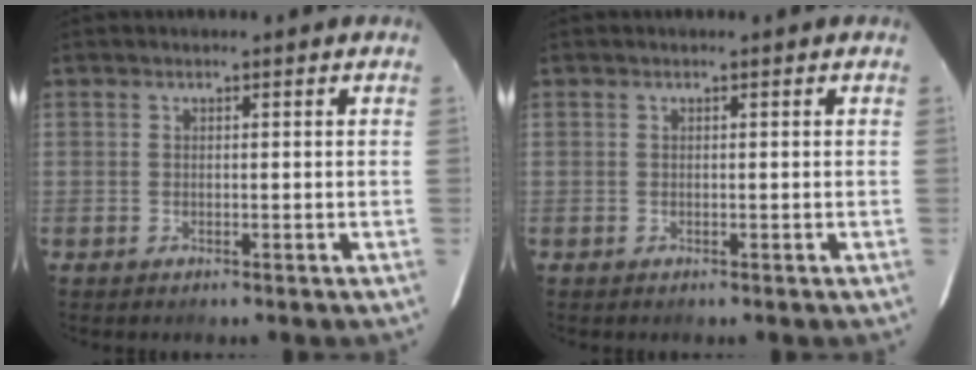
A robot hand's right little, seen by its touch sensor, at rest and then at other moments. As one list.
[{"total": 0.0}]